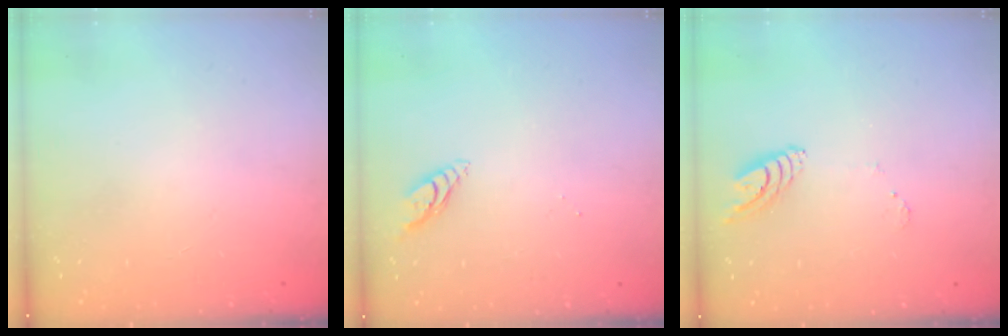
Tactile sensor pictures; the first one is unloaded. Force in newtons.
{"total": 5.0, "press": 5.0, "slide": 0.4}
{"total": 7.7, "press": 7.7, "slide": 0.7}